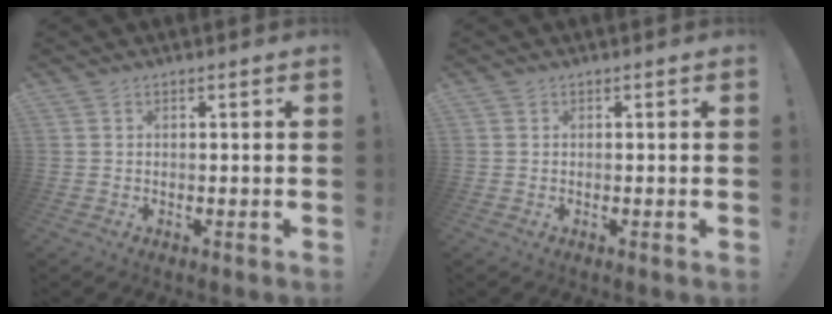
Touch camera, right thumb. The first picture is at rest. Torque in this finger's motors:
{"motor_torque": [-0.24, -0.07, 0.36, 0.01, -0.03]}